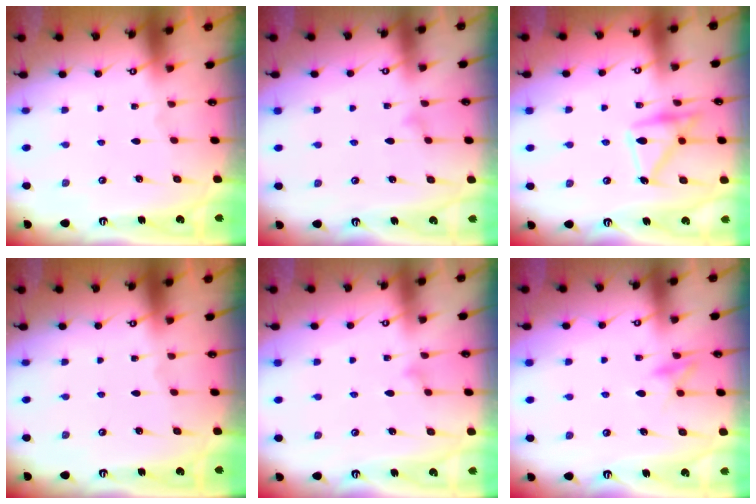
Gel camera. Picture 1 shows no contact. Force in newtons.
{"total": 4.7, "press": 4.7, "slide": 0.3}
{"total": 17.5, "press": 17.4, "slide": 1.2}
{"total": 0.0}
{"total": 8.9, "press": 8.9, "slide": 0.5}
{"total": 12.1, "press": 12.1, "slide": 1.2}